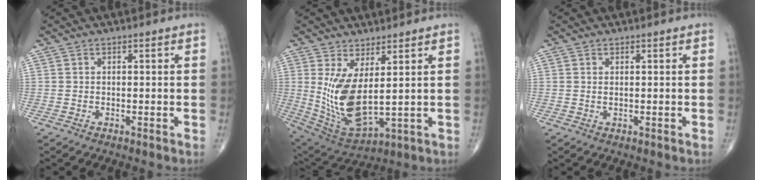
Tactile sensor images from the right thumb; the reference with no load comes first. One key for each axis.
{"total": 12.3, "fx": 2.2, "fy": 4.7, "fz": 11.2, "tx": -0.226, "ty": -0.035, "tz": 0.064}
{"total": 0.6, "fx": 0.2, "fy": 0.2, "fz": 0.5, "tx": -0.011, "ty": 0.000, "tz": 0.005}